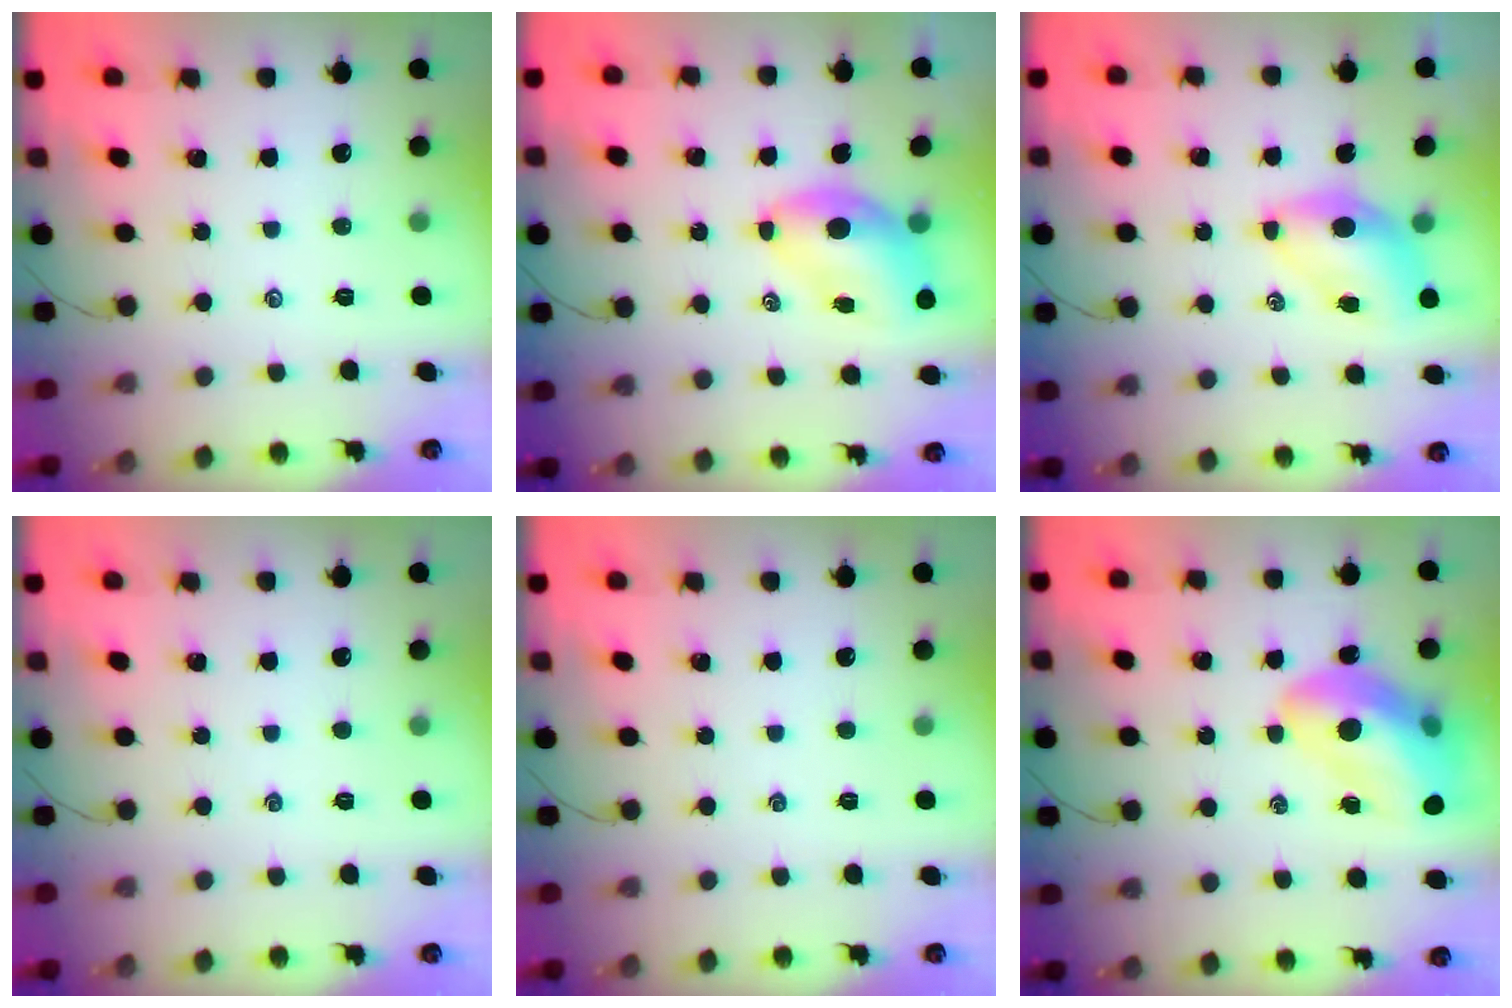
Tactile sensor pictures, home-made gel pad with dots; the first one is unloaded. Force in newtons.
{"total": 8.3, "press": 8.0, "slide": 2.2}
{"total": 6.7, "press": 6.6, "slide": 1.2}
{"total": 0.0}
{"total": 0.0}
{"total": 16.8, "press": 16.2, "slide": 4.4}